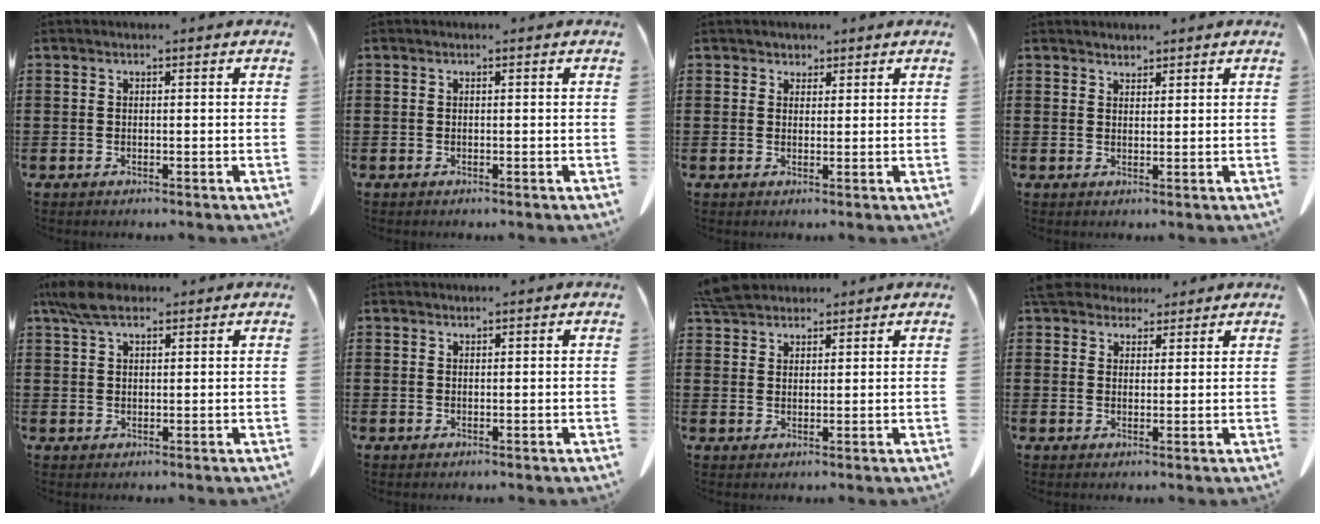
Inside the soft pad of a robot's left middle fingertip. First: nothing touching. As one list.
[{"total": 0.0}, {"total": 1.7, "force": [1.5, 0.9, 0.0], "torque": [0.002, -0.001, 0.028]}, {"total": 1.7, "force": [1.7, 0.4, -0.1], "torque": [-0.002, 0.001, 0.035]}, {"total": 5.5, "force": [3.8, 2.0, 3.4], "torque": [-0.077, 0.001, 0.073]}, {"total": 0.6, "force": [0.6, 0.1, 0.0], "torque": [-0.003, -0.003, 0.013]}, {"total": 5.1, "force": [4.8, 1.3, 1.3], "torque": [-0.041, -0.007, 0.094]}, {"total": 5.1, "force": [4.5, 1.9, 1.4], "torque": [-0.035, -0.006, 0.087]}]